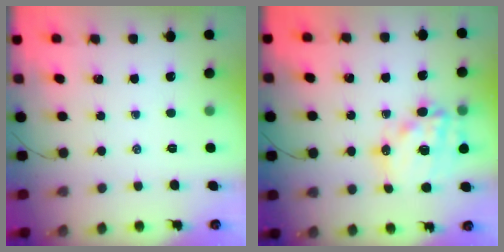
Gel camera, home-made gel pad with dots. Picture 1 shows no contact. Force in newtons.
{"total": 16.2, "press": 15.8, "slide": 3.7}